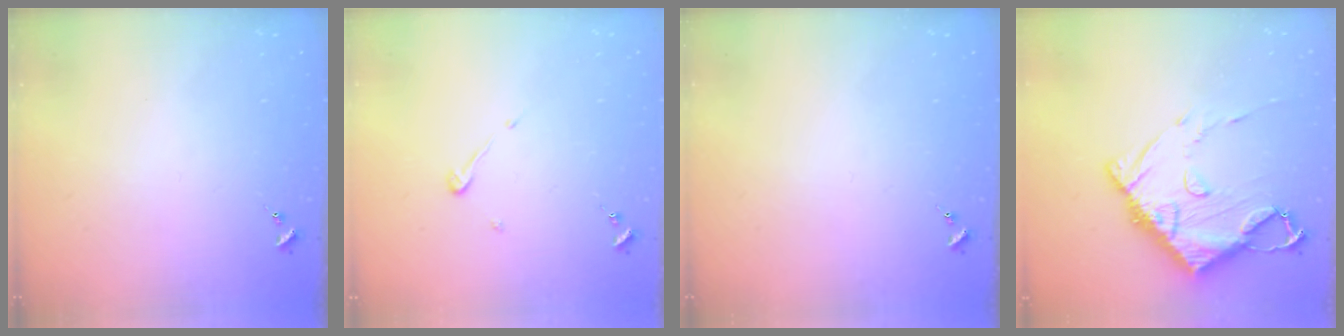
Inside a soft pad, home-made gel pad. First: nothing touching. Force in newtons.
{"total": 3.7, "press": 3.7, "slide": 0.3}
{"total": 0.0}
{"total": 14.3, "press": 14.2, "slide": 1.3}